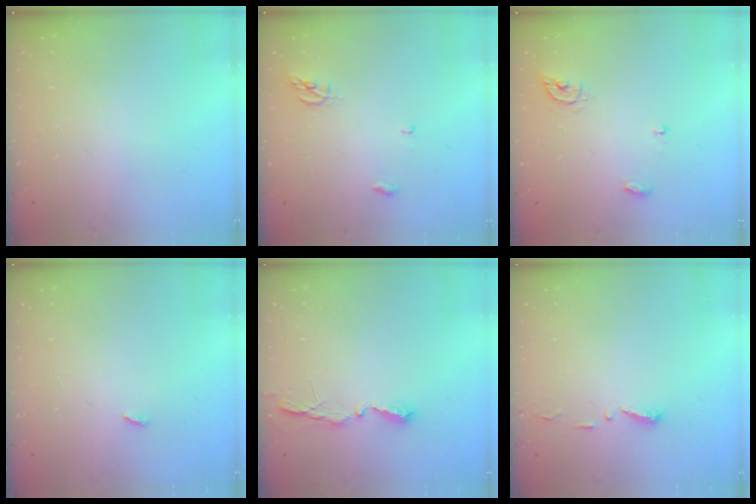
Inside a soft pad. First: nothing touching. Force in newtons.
{"total": 4.0, "press": 3.9, "slide": 0.4}
{"total": 4.8, "press": 4.8, "slide": 0.4}
{"total": 2.3, "press": 2.3, "slide": 0.2}
{"total": 4.5, "press": 4.5, "slide": 0.4}
{"total": 4.7, "press": 4.7, "slide": 0.5}